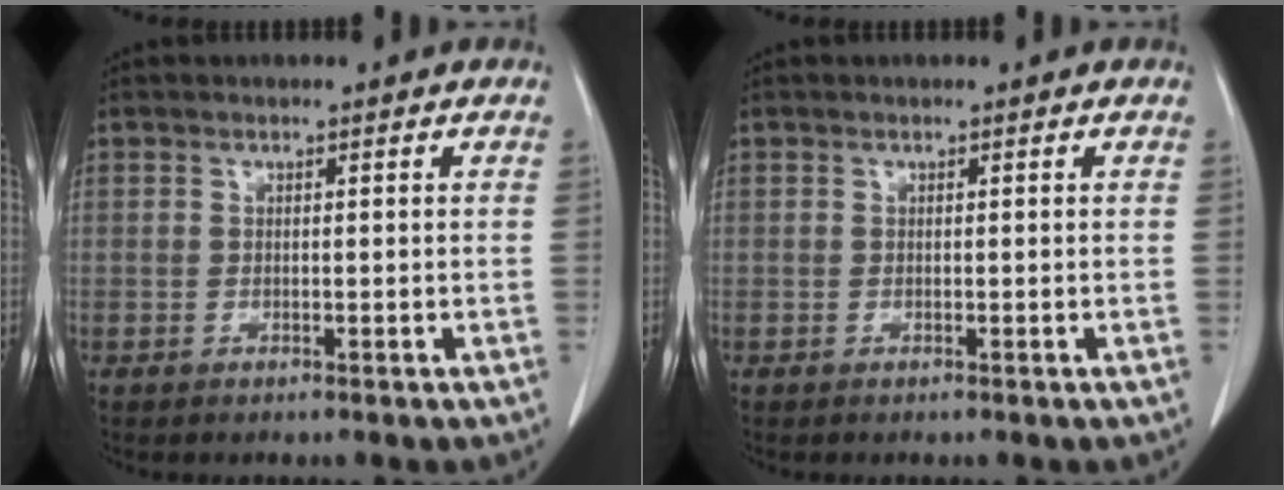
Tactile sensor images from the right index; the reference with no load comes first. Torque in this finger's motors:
{"motor_torque": [0.00, 0.00, 0.00, 0.00]}